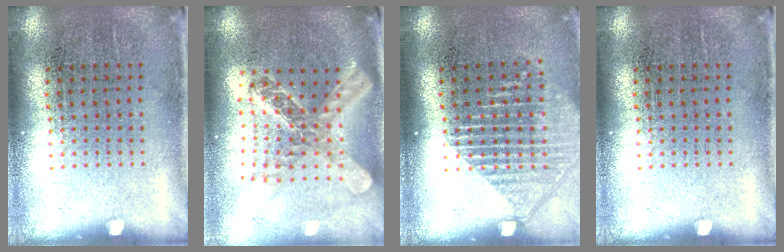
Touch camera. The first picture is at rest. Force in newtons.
{"total": 2.4, "press": 1.9, "slide": 1.4}
{"total": 1.5, "press": 1.4, "slide": 0.6}
{"total": 0.0}